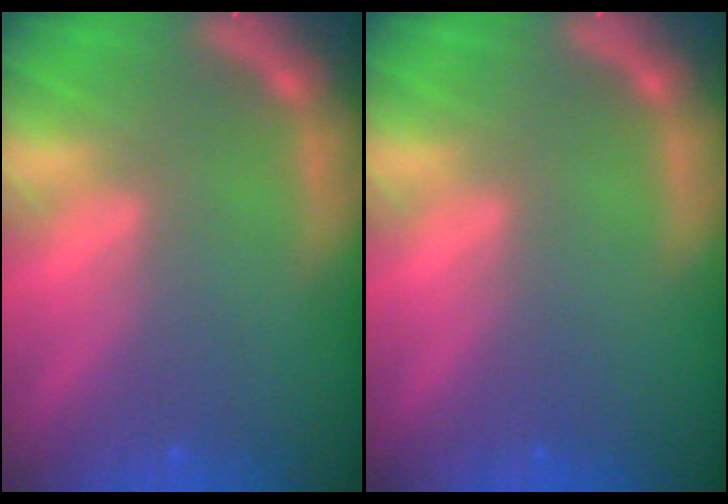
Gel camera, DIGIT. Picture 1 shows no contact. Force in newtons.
{"total": 0.0}